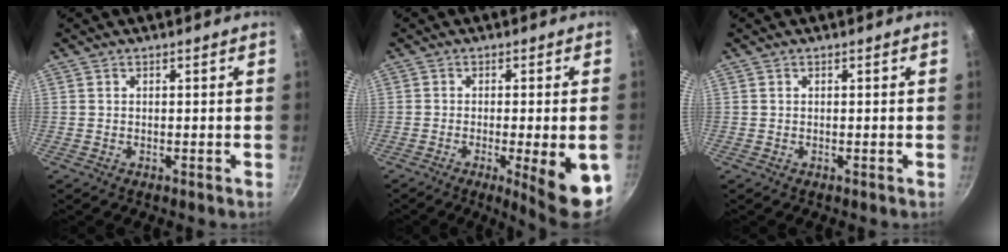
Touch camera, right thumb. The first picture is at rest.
{"total": 11.5, "force": [-3.6, 2.1, 10.7], "torque": [-0.131, 0.002, -0.044]}
{"total": 0.0}